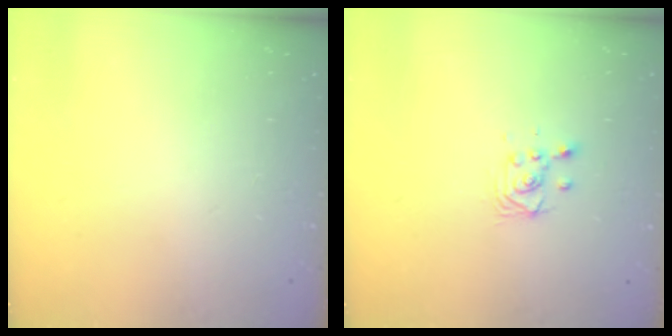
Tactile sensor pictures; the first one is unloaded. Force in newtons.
{"total": 3.2, "press": 3.2, "slide": 0.6}